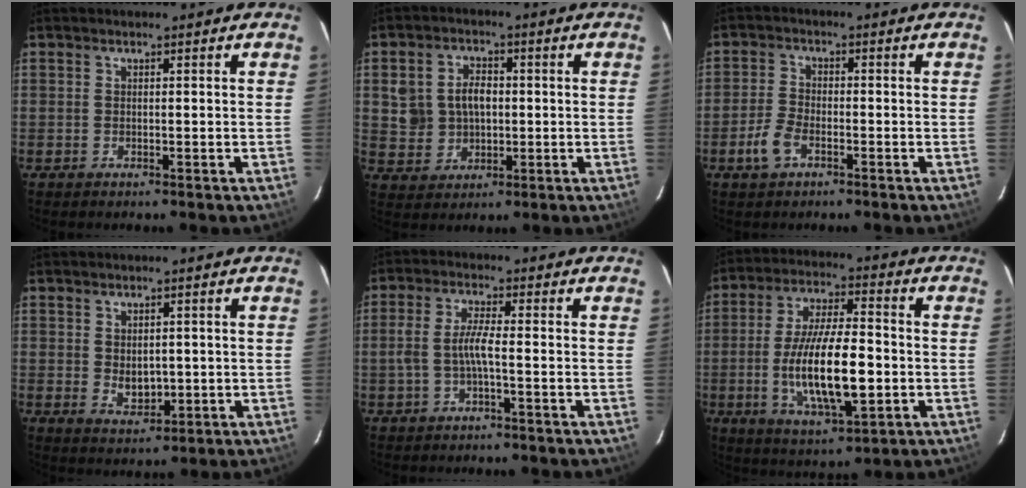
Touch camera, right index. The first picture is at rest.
{"total": 7.7, "force": [0.8, 6.4, 4.2], "torque": [-0.088, 0.019, 0.027]}
{"total": 5.1, "force": [-2.8, 2.6, 3.4], "torque": [-0.083, 0.003, -0.053]}
{"total": 4.3, "force": [0.0, 3.1, 3.0], "torque": [-0.048, -0.007, 0.009]}
{"total": 4.1, "force": [-1.4, 0.2, 3.9], "torque": [-0.089, 0.006, -0.025]}
{"total": 16.1, "force": [-3.0, 5.0, 15.0], "torque": [-0.289, -0.013, -0.047]}